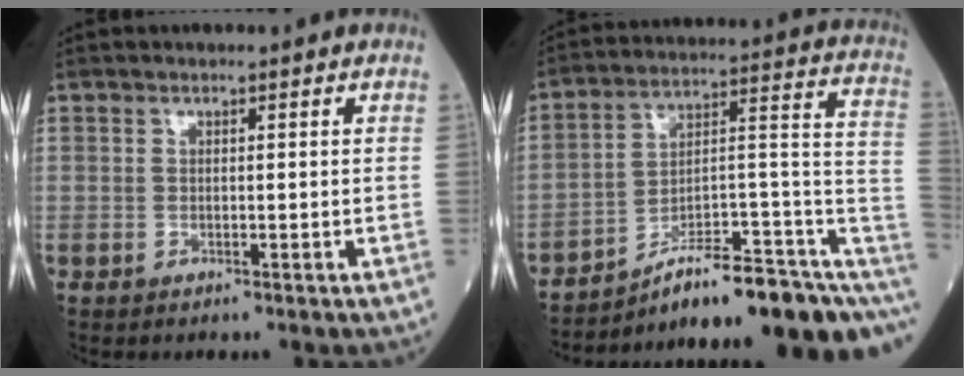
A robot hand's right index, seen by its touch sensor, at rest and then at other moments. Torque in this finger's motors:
{"motor_torque": [-0.56, -1.15, 0.69, 0.12]}